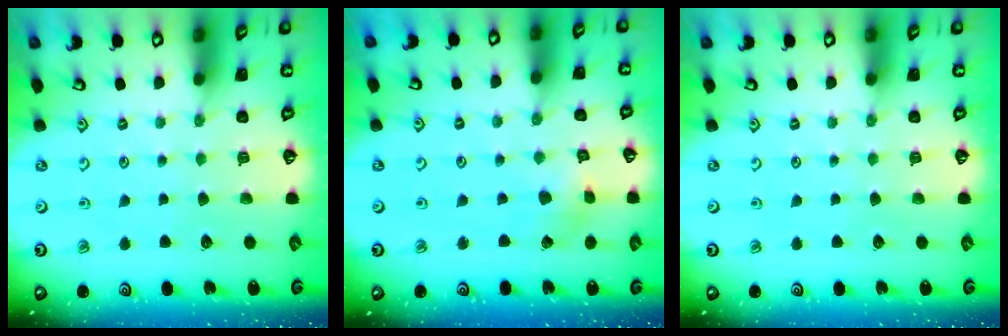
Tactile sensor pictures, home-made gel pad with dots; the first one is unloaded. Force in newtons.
{"total": 3.2, "press": 3.2, "slide": 0.3}
{"total": 0.0}